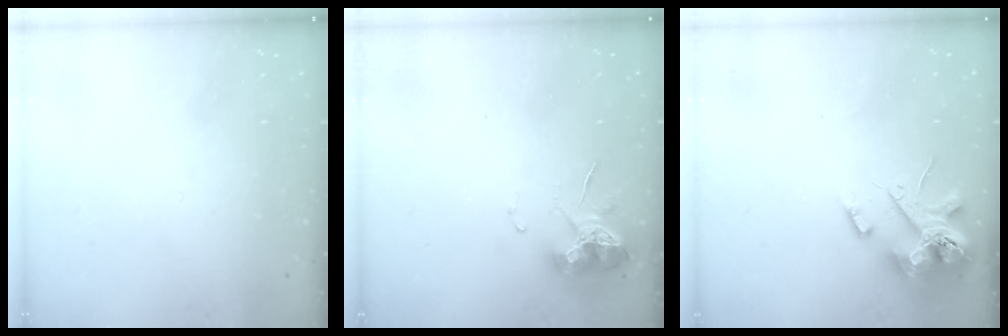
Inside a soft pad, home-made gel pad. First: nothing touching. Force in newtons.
{"total": 8.9, "press": 8.8, "slide": 1.1}
{"total": 13.7, "press": 13.5, "slide": 2.1}